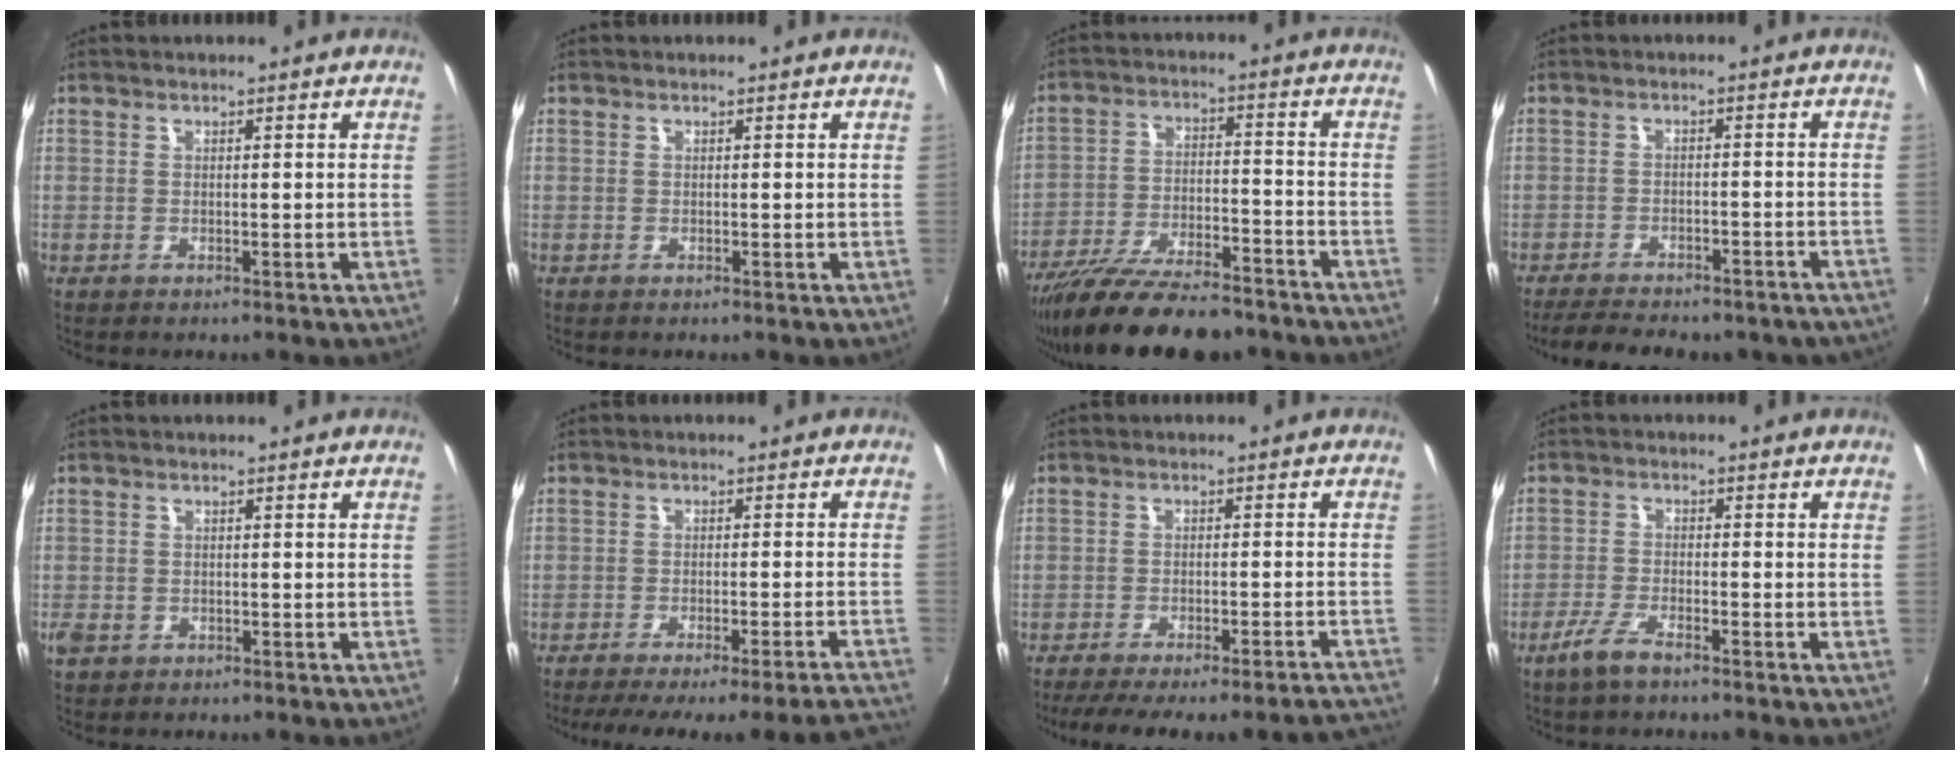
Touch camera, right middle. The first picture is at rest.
{"total": 0.0}
{"total": 17.9, "force": [-14.7, 4.7, 8.9], "torque": [-0.177, -0.034, -0.236]}
{"total": 14.4, "force": [-12.2, 4.5, 6.2], "torque": [-0.134, -0.015, -0.155]}
{"total": 3.2, "force": [-1.3, 2.4, 1.5], "torque": [-0.032, -0.006, -0.022]}
{"total": 17.2, "force": [-15.7, -0.7, 7.1], "torque": [-0.103, -0.024, -0.214]}
{"total": 15.7, "force": [-14.3, 0.4, 6.3], "torque": [-0.098, -0.014, -0.192]}
{"total": 4.7, "force": [-3.5, 0.9, 2.9], "torque": [-0.077, -0.008, -0.071]}